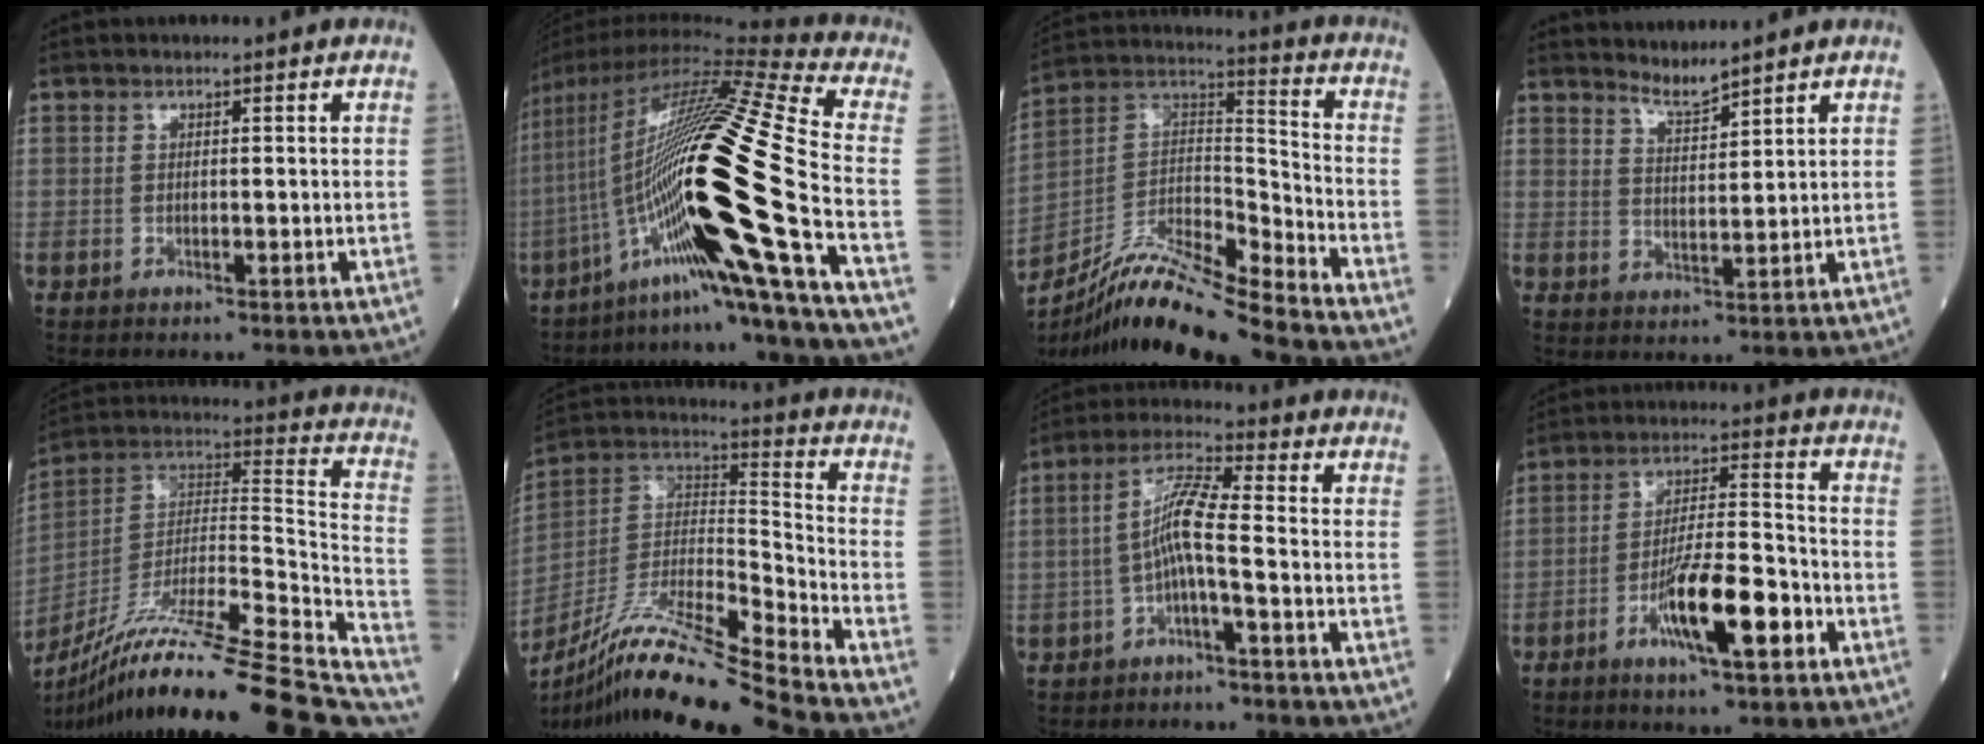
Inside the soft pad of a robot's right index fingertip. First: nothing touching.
{"total": 28.7, "force": [-9.1, -1.1, 27.2], "torque": [-0.480, -0.018, -0.166]}
{"total": 17.4, "force": [-15.5, -0.2, 8.0], "torque": [-0.159, 0.019, -0.281]}
{"total": 3.3, "force": [3.3, -0.4, 0.4], "torque": [-0.013, -0.009, 0.068]}
{"total": 36.5, "force": [-29.5, 2.5, 21.4], "torque": [-0.267, -0.038, -0.442]}
{"total": 20.0, "force": [-16.9, -1.3, 10.6], "torque": [-0.226, -0.009, -0.311]}
{"total": 6.6, "force": [-1.5, 0.5, 6.5], "torque": [-0.130, 0.020, -0.029]}
{"total": 11.3, "force": [-5.0, 1.8, 10.0], "torque": [-0.179, 0.001, -0.082]}